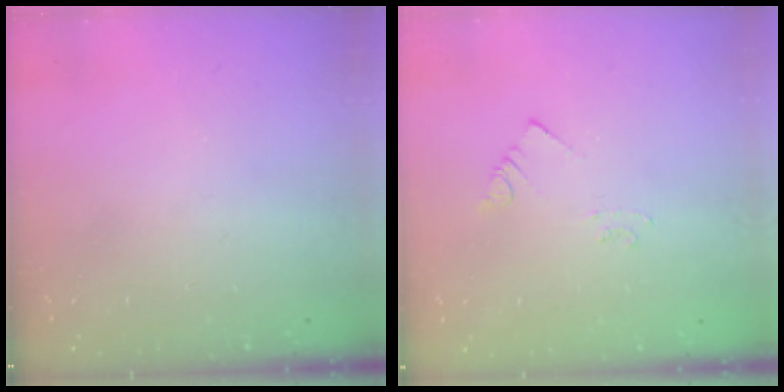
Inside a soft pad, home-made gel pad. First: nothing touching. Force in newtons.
{"total": 2.1, "press": 2.1, "slide": 0.3}